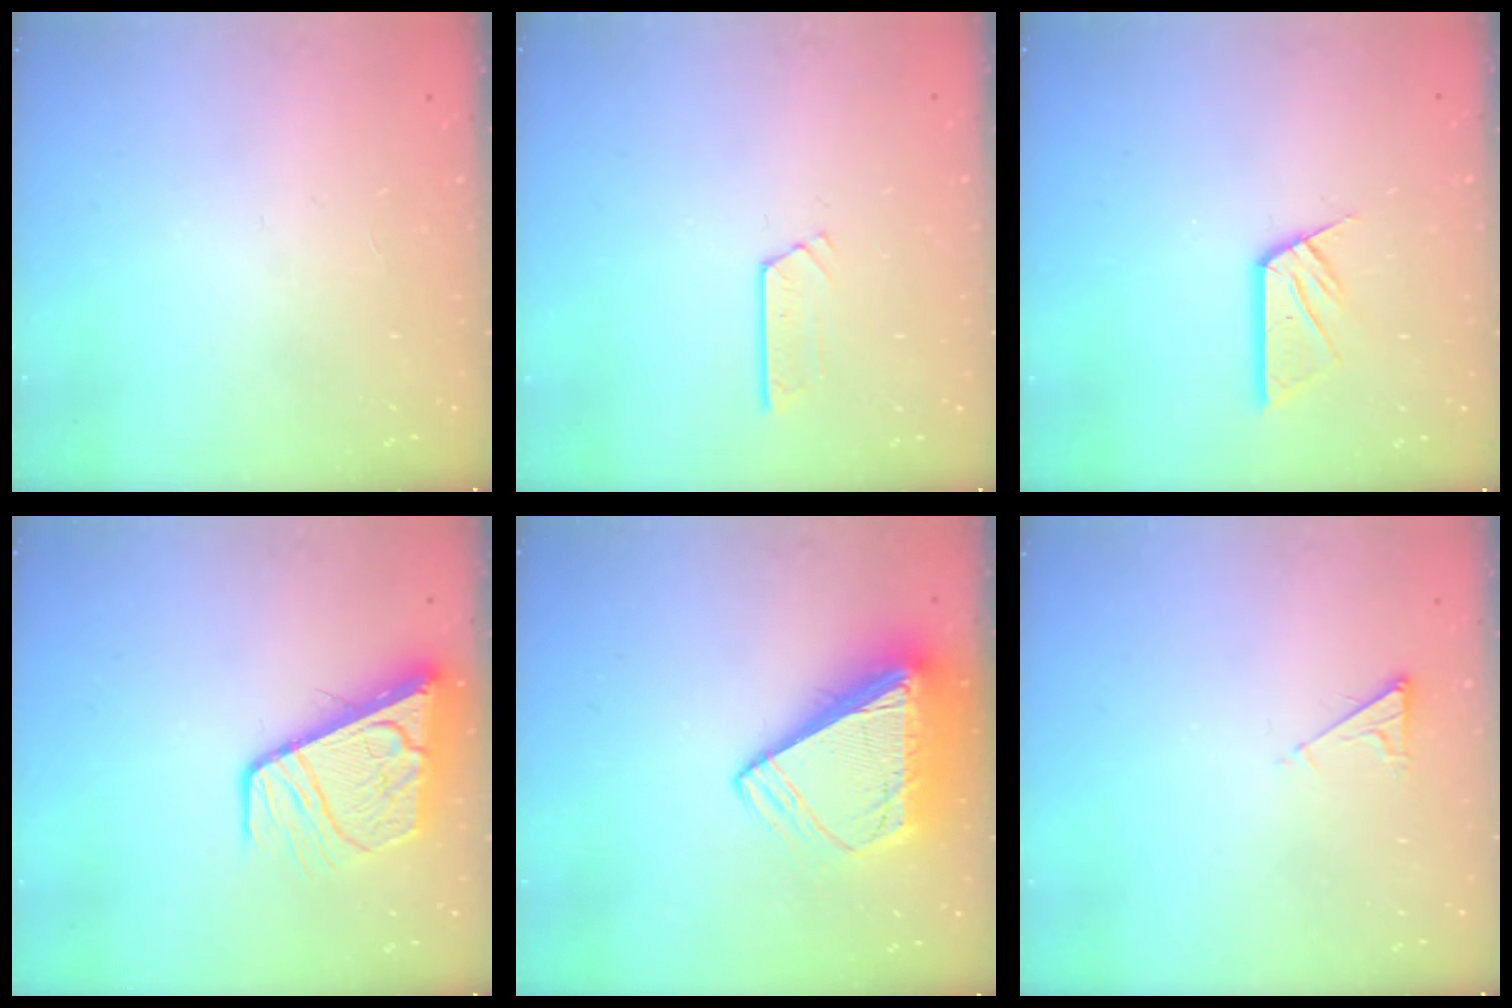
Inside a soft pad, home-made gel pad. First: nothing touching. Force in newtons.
{"total": 2.7, "press": 2.7, "slide": 0.2}
{"total": 8.1, "press": 8.0, "slide": 0.6}
{"total": 11.8, "press": 11.8, "slide": 1.4}
{"total": 11.8, "press": 11.7, "slide": 1.2}
{"total": 2.9, "press": 2.9, "slide": 0.5}